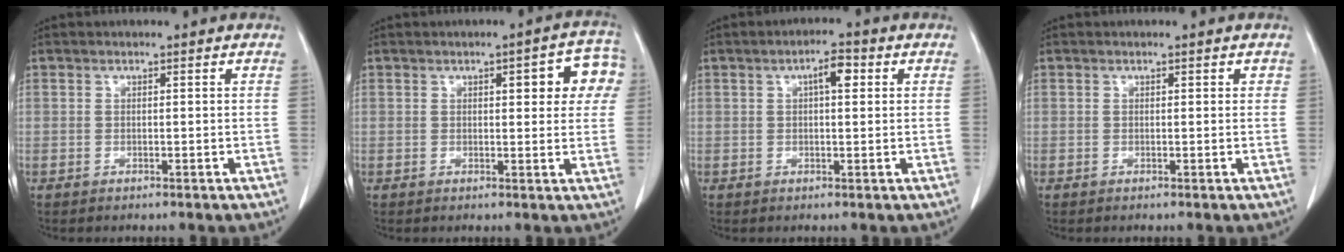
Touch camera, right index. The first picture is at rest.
{"total": 8.0, "force": [2.6, 2.5, 7.1], "torque": [-0.074, 0.018, 0.025]}
{"total": 3.5, "force": [1.1, 1.1, 3.2], "torque": [-0.053, 0.010, 0.015]}
{"total": 0.5, "force": [0.3, 0.3, 0.4], "torque": [-0.002, 0.001, 0.001]}